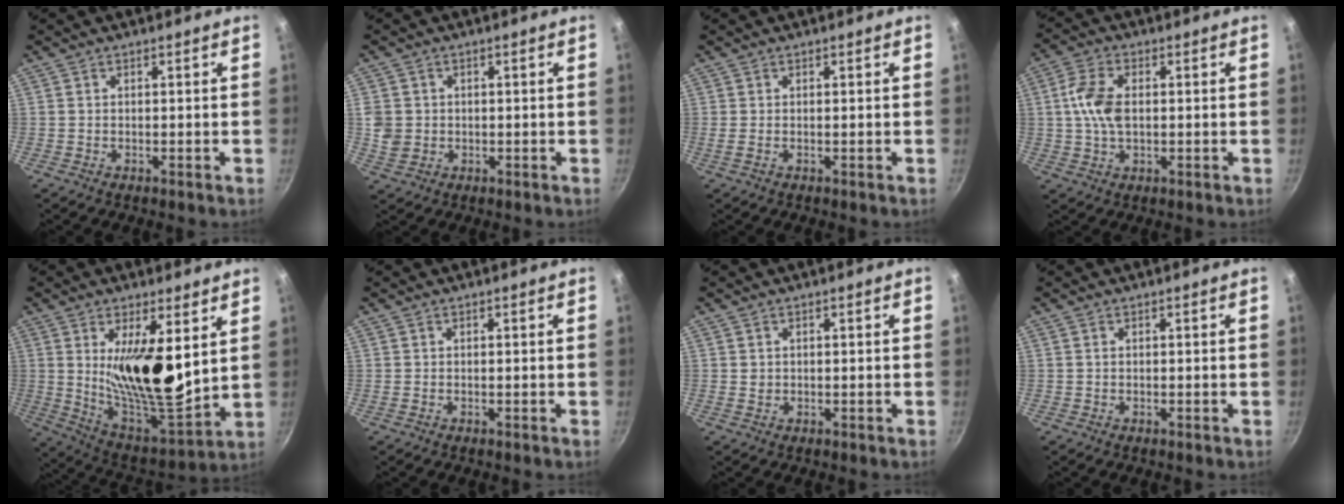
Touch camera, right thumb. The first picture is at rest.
{"total": 4.5, "force": [0.0, 4.0, 2.1], "torque": [-0.032, -0.001, 0.004]}
{"total": 0.9, "force": [0.1, 0.1, 0.9], "torque": [-0.020, 0.000, 0.000]}
{"total": 7.4, "force": [0.6, 4.3, 6.0], "torque": [-0.115, 0.011, 0.008]}
{"total": 19.2, "force": [5.7, 7.0, 16.9], "torque": [-0.259, -0.066, 0.111]}
{"total": 0.0}
{"total": 0.9, "force": [0.2, 0.8, 0.3], "torque": [-0.004, 0.001, 0.005]}
{"total": 0.0}